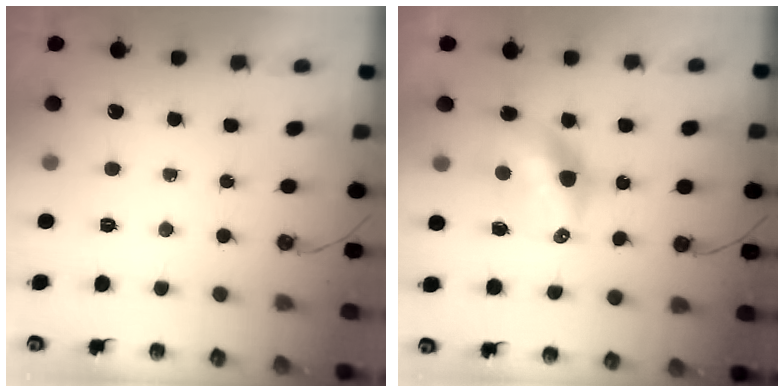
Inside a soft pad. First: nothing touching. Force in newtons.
{"total": 10.5, "press": 10.5, "slide": 1.0}